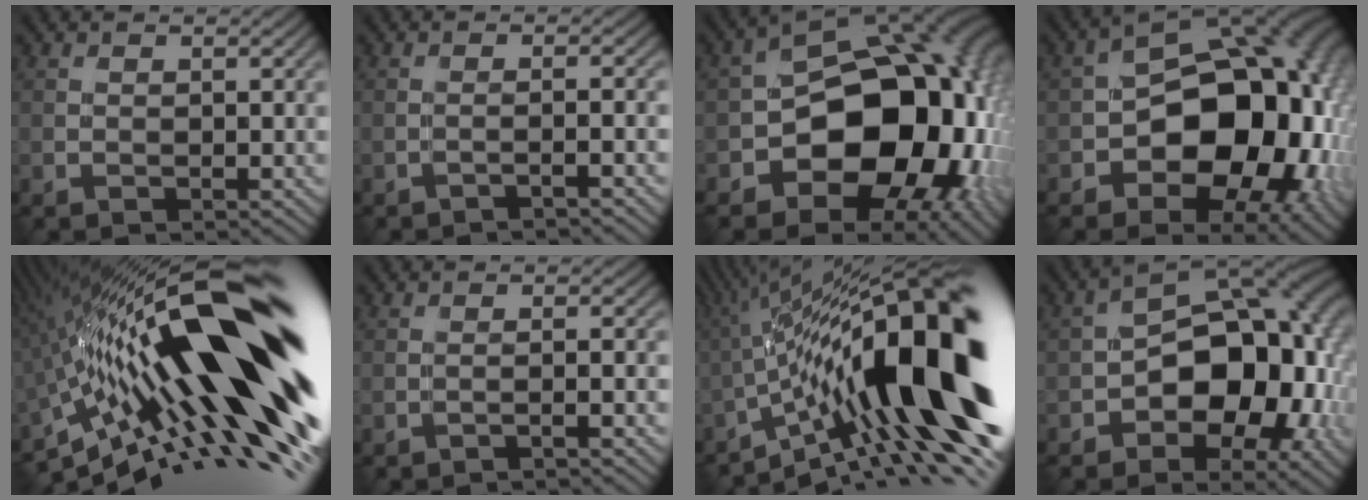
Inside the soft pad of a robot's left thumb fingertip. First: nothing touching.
{"total": 2.0, "force": [-1.2, 0.4, 1.6], "torque": [-0.013, 0.009, -0.037]}
{"total": 17.8, "force": [-4.2, 12.2, 12.3], "torque": [-0.146, -0.027, -0.067]}
{"total": 19.0, "force": [-3.1, 12.8, 13.7], "torque": [-0.155, -0.026, -0.040]}
{"total": 21.6, "force": [-2.4, 7.2, 20.2], "torque": [-0.334, 0.021, -0.074]}
{"total": 1.7, "force": [-1.0, 0.3, 1.4], "torque": [-0.010, 0.009, -0.030]}
{"total": 19.0, "force": [-3.5, 5.0, 18.0], "torque": [-0.270, 0.022, -0.067]}
{"total": 16.5, "force": [-3.1, 10.5, 12.4], "torque": [-0.138, -0.011, -0.051]}